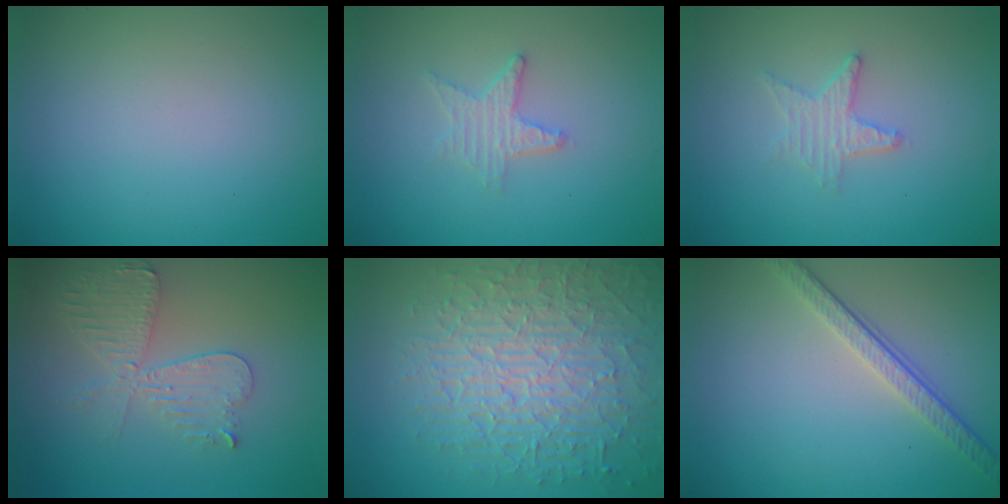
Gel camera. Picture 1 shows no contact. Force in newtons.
{"total": 2.1, "press": 2.0, "slide": 0.4}
{"total": 2.1, "press": 2.0, "slide": 0.4}
{"total": 4.4, "press": 3.8, "slide": 2.1}
{"total": 8.8, "press": 6.2, "slide": 6.2}
{"total": 3.6, "press": 2.6, "slide": 2.4}